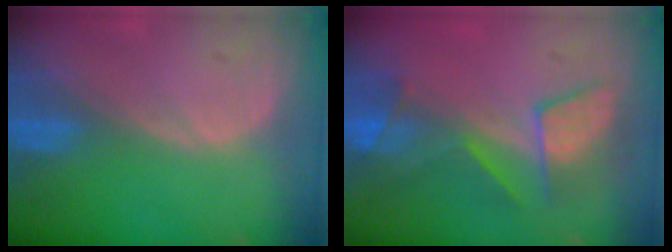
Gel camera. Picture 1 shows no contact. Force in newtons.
{"total": 8.0, "press": 7.5, "slide": 2.7}